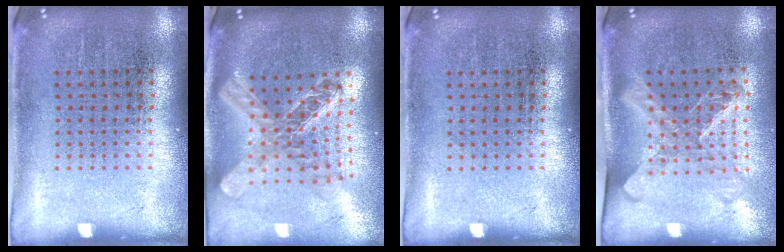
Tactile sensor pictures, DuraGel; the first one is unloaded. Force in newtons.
{"total": 2.4, "press": 1.9, "slide": 1.4}
{"total": 0.0}
{"total": 1.6, "press": 1.3, "slide": 1.0}